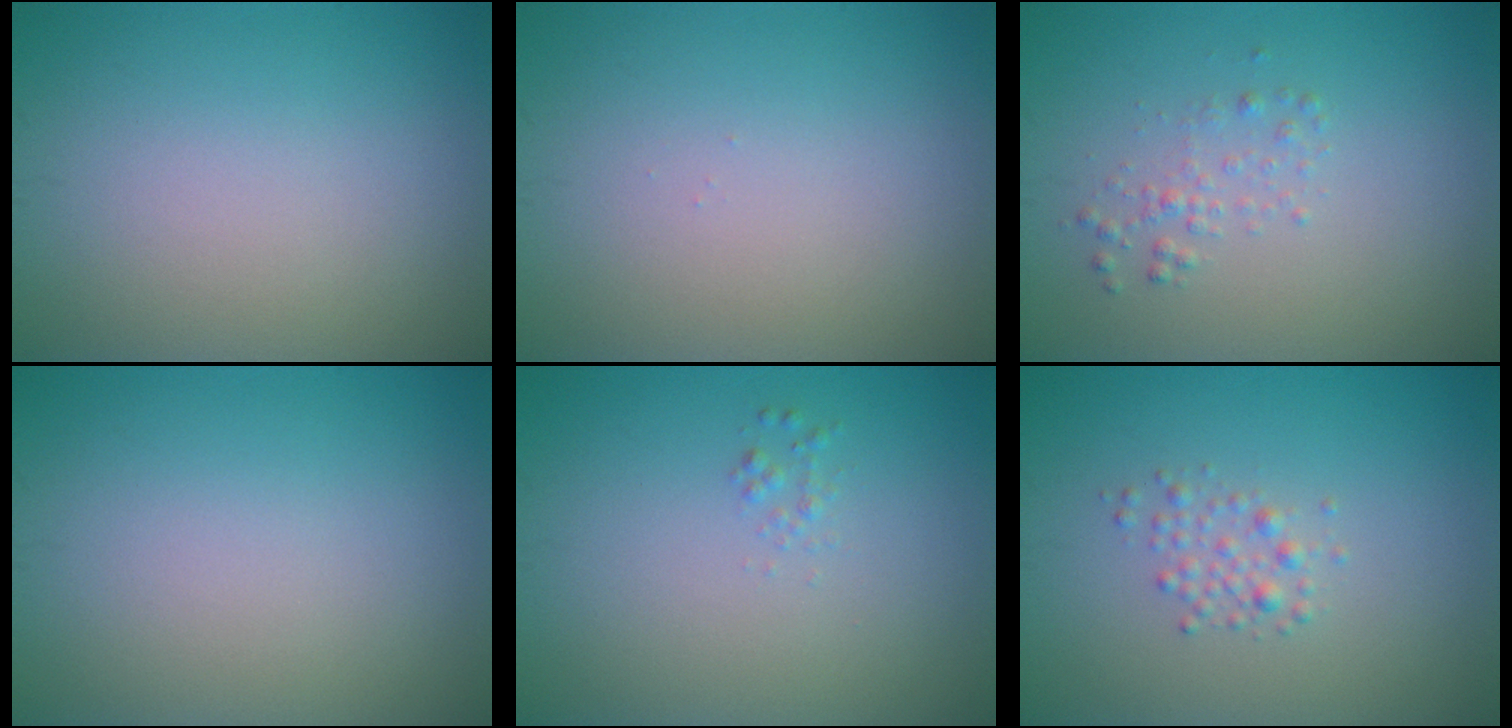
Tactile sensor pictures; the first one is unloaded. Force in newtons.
{"total": 0.0}
{"total": 1.3, "press": 1.3, "slide": 0.0}
{"total": 0.0}
{"total": 0.7, "press": 0.7, "slide": 0.0}
{"total": 1.5, "press": 1.5, "slide": 0.0}